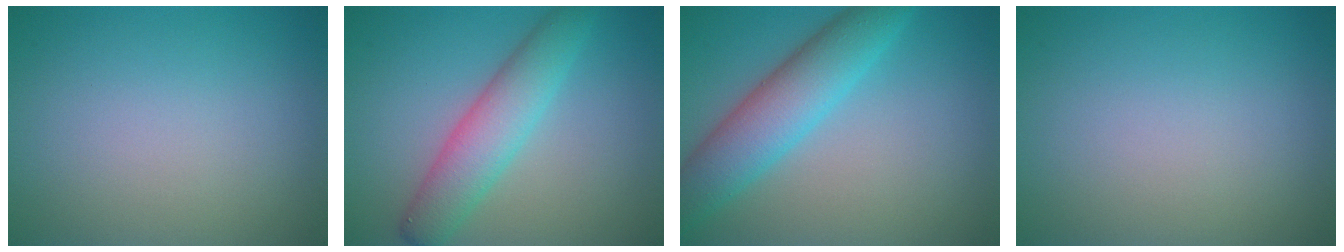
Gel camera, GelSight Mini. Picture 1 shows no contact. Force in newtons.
{"total": 4.8, "press": 4.8, "slide": 0.1}
{"total": 6.1, "press": 6.1, "slide": 0.1}
{"total": 0.0}